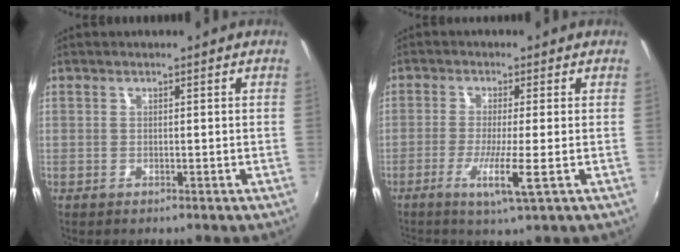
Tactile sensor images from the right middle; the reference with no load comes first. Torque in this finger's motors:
{"motor_torque": [1.07, -1.07, 0.20, 0.13]}